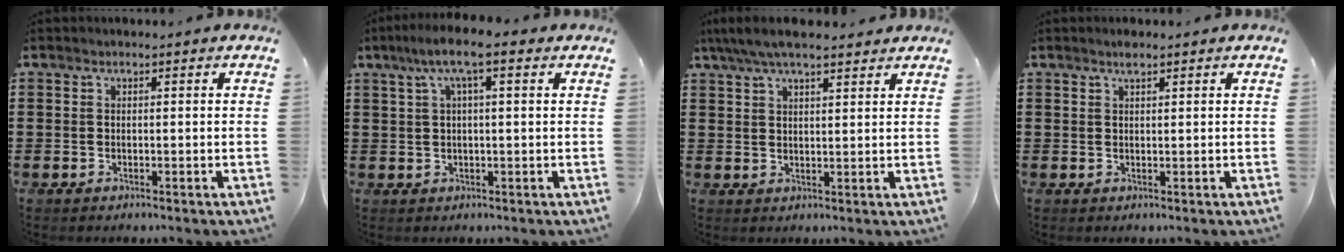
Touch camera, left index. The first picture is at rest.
{"total": 6.0, "force": [2.5, 0.9, 5.4], "torque": [-0.109, 0.011, 0.041]}
{"total": 5.5, "force": [4.4, 1.2, 3.1], "torque": [-0.071, -0.001, 0.080]}
{"total": 1.4, "force": [1.1, 0.3, 0.8], "torque": [-0.018, 0.001, 0.019]}